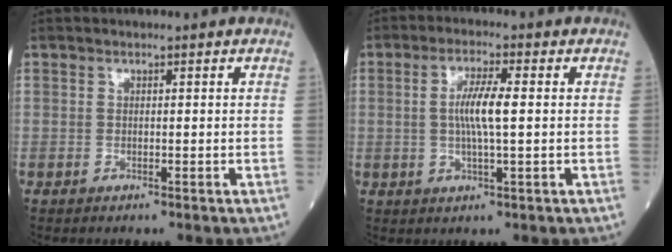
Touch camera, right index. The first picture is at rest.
{"total": 5.8, "force": [0.4, 0.4, 5.8], "torque": [-0.113, 0.001, 0.005]}